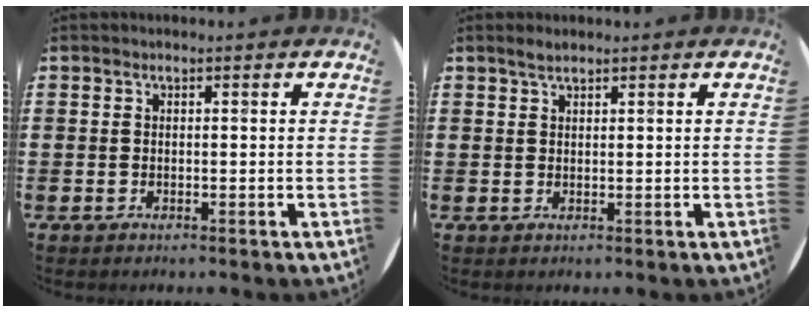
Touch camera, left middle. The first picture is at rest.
{"total": 1.4, "force": [1.2, 0.4, 0.6], "torque": [-0.012, 0.004, 0.021]}